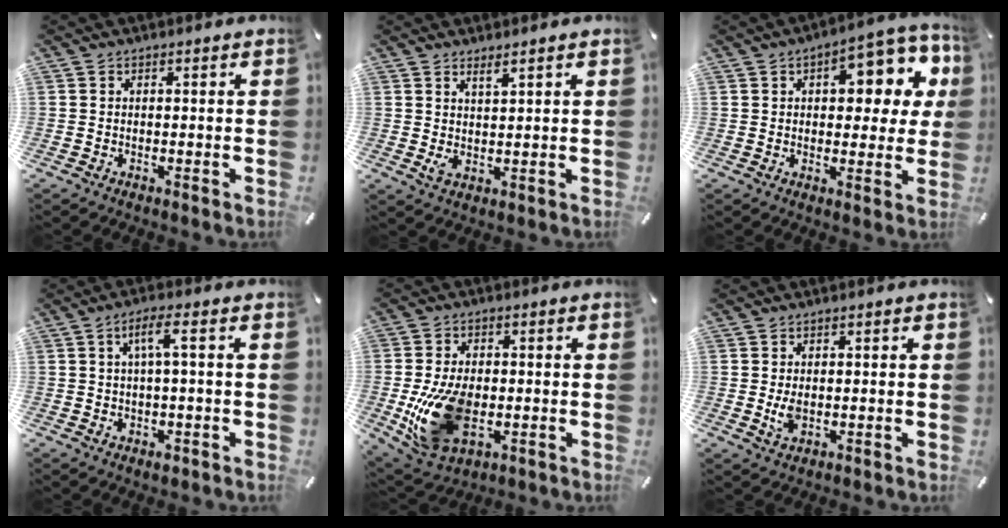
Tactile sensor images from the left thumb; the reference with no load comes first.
{"total": 3.2, "force": [1.8, 1.2, 2.3], "torque": [-0.045, -0.019, 0.031]}
{"total": 13.7, "force": [4.4, 7.1, 10.9], "torque": [-0.128, -0.020, 0.070]}
{"total": 5.6, "force": [0.5, 1.5, 5.3], "torque": [-0.105, 0.004, 0.005]}
{"total": 15.7, "force": [-2.7, 10.2, 11.7], "torque": [-0.255, -0.007, -0.046]}
{"total": 3.2, "force": [-0.3, 2.1, 2.4], "torque": [-0.050, -0.006, -0.009]}